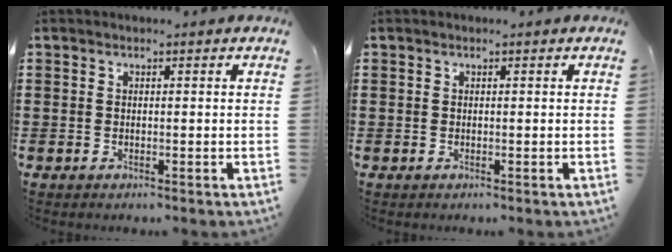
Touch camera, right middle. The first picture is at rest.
{"total": 0.0}